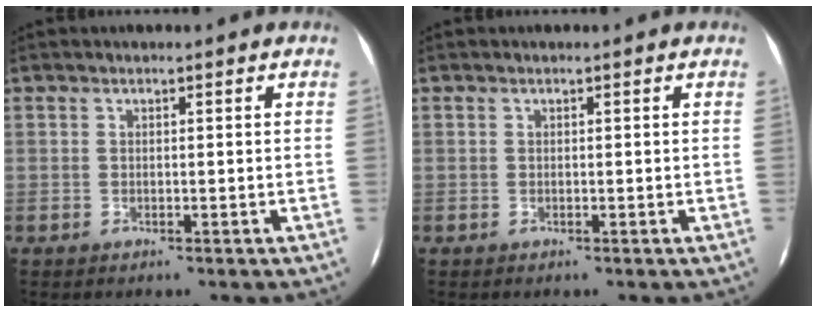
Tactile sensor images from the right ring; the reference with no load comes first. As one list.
[{"total": 0.0}]